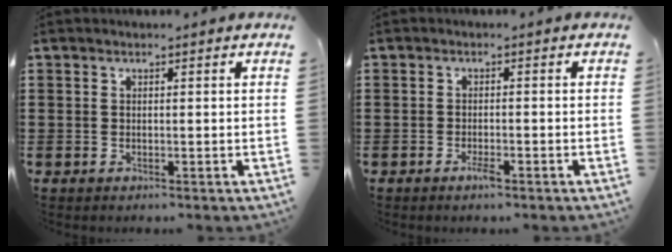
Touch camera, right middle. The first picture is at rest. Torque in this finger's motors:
{"motor_torque": [0.23, -0.17, 0.03, 0.05]}